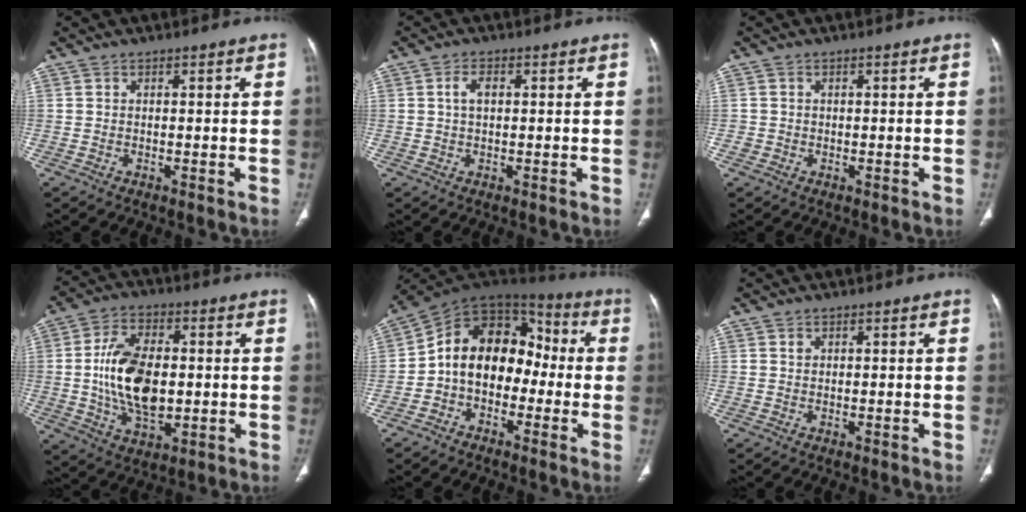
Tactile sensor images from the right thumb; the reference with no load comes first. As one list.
[{"total": 2.8, "force": [0.5, 1.5, 2.3], "torque": [-0.045, 0.008, 0.009]}, {"total": 1.1, "force": [-0.2, 1.1, 0.0], "torque": [0.006, 0.006, -0.005]}, {"total": 15.2, "force": [-0.1, 8.9, 12.3], "torque": [-0.211, 0.002, 0.002]}, {"total": 15.1, "force": [-2.1, 11.0, 10.1], "torque": [-0.126, 0.063, -0.050]}, {"total": 0.8, "force": [0.3, 0.7, 0.3], "torque": [-0.003, 0.000, 0.007]}]